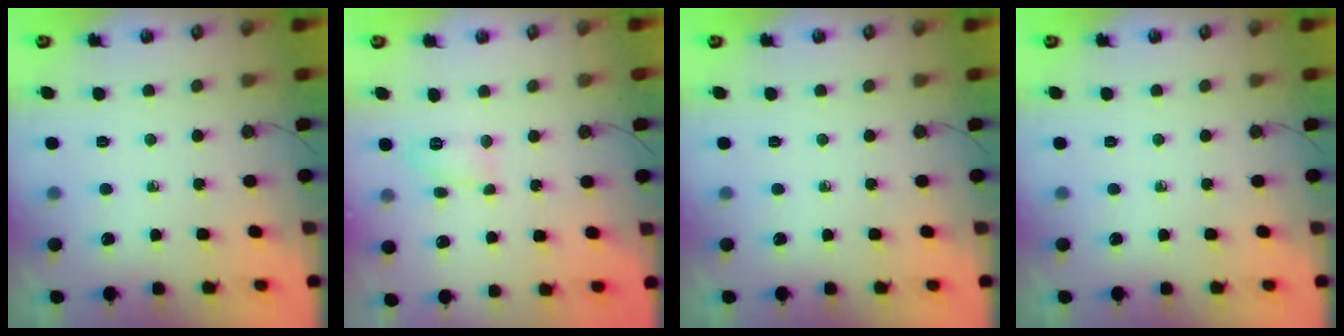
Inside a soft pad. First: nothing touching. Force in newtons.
{"total": 6.6, "press": 6.6, "slide": 0.5}
{"total": 0.0}
{"total": 0.0}